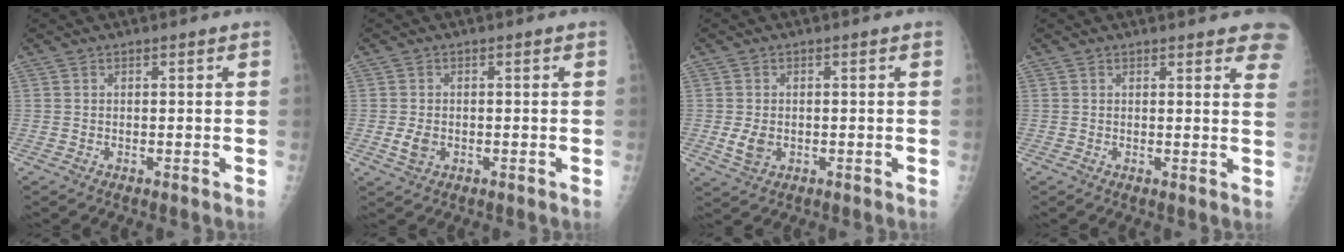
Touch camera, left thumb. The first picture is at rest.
{"total": 2.9, "force": [-0.6, 2.0, 1.9], "torque": [-0.035, -0.001, -0.009]}
{"total": 3.6, "force": [-0.5, 2.5, 2.4], "torque": [-0.045, -0.004, -0.005]}
{"total": 7.4, "force": [5.9, 1.9, 4.0], "torque": [-0.021, -0.020, 0.052]}